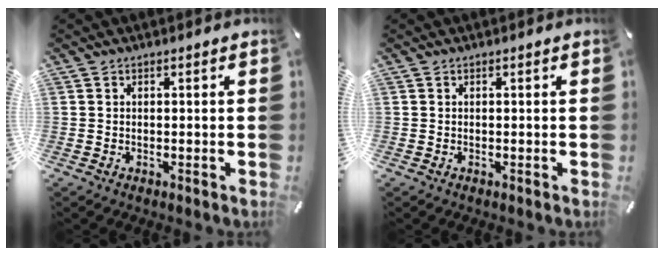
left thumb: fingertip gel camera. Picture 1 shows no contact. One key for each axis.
{"total": 0.0}